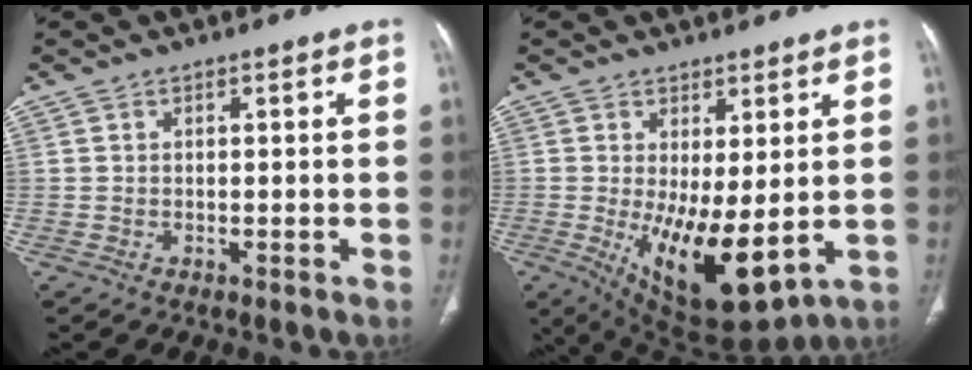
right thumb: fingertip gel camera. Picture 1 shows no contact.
{"total": 12.9, "force": [-1.0, 5.1, 11.8], "torque": [-0.188, -0.029, 0.005]}